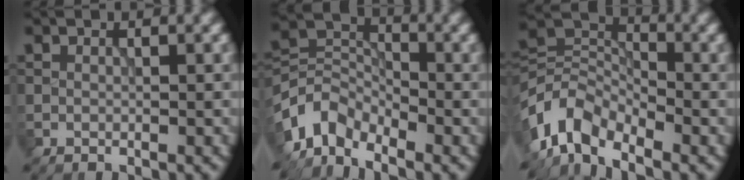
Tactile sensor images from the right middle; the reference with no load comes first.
{"total": 5.0, "force": [-3.6, 2.8, 2.1], "torque": [-0.039, -0.001, -0.084]}
{"total": 6.6, "force": [-4.0, 3.6, 3.9], "torque": [-0.074, 0.004, -0.092]}